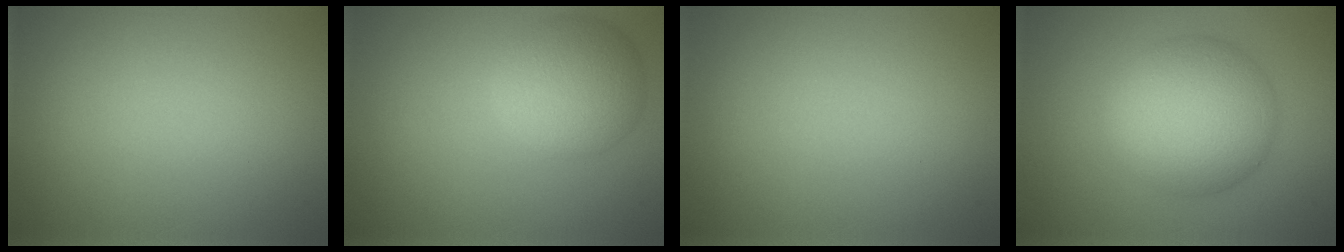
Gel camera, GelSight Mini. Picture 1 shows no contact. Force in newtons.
{"total": 5.2, "press": 5.2, "slide": 0.2}
{"total": 0.0}
{"total": 8.1, "press": 8.1, "slide": 0.1}